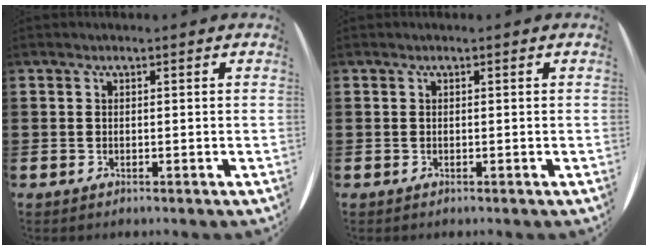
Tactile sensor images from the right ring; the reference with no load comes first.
{"total": 0.0}